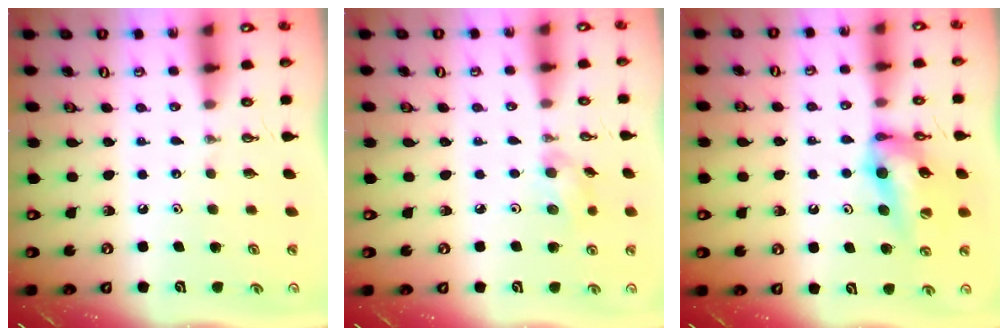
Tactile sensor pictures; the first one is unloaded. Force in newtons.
{"total": 5.7, "press": 5.5, "slide": 1.6}
{"total": 11.4, "press": 10.7, "slide": 3.9}